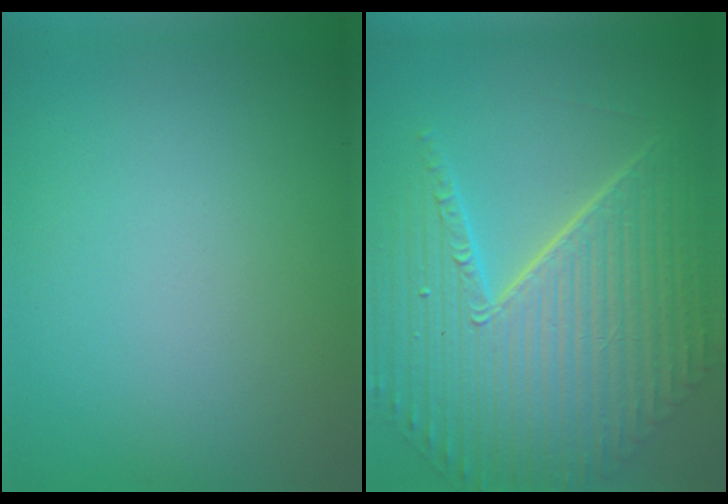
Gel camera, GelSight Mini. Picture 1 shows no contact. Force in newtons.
{"total": 11.2, "press": 7.4, "slide": 8.5}